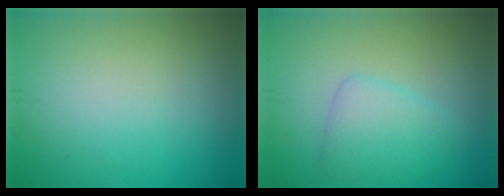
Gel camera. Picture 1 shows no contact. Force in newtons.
{"total": 3.3, "press": 3.3, "slide": 0.1}